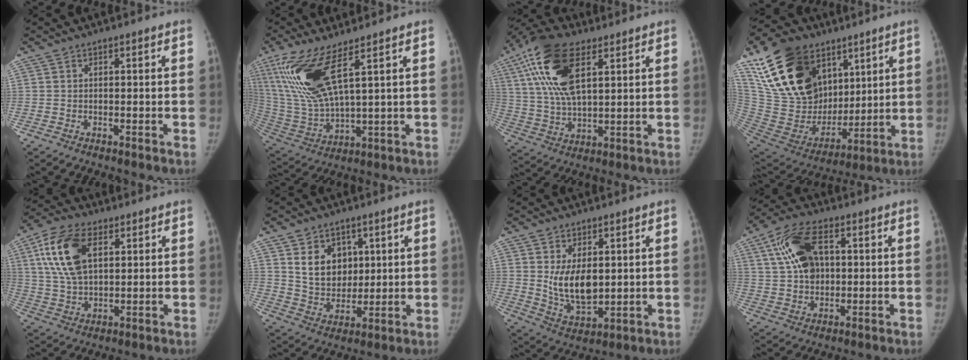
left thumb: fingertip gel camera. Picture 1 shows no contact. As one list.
[{"total": 15.4, "force": [7.6, 4.2, 12.7], "torque": [-0.287, -0.035, 0.168]}, {"total": 17.2, "force": [7.3, 7.9, 13.4], "torque": [-0.263, -0.007, 0.134]}, {"total": 27.7, "force": [13.4, 18.2, 16.0], "torque": [-0.285, -0.018, 0.259]}, {"total": 13.7, "force": [4.9, 7.8, 10.2], "torque": [-0.192, -0.003, 0.095]}, {"total": 10.3, "force": [3.7, 7.9, 5.4], "torque": [-0.052, -0.026, 0.078]}, {"total": 10.1, "force": [1.6, 6.1, 7.9], "torque": [-0.112, -0.025, 0.048]}, {"total": 12.0, "force": [3.1, 7.6, 8.9], "torque": [-0.150, 0.006, 0.055]}]